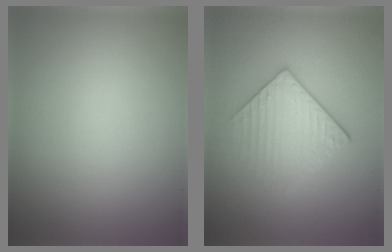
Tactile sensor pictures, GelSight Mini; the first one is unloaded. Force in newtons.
{"total": 3.0, "press": 2.8, "slide": 1.1}